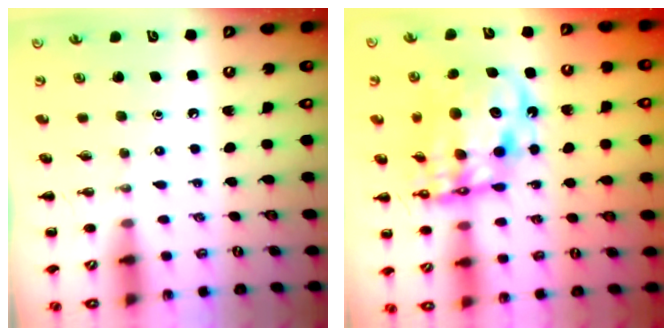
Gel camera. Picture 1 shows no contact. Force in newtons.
{"total": 16.3, "press": 15.8, "slide": 4.0}